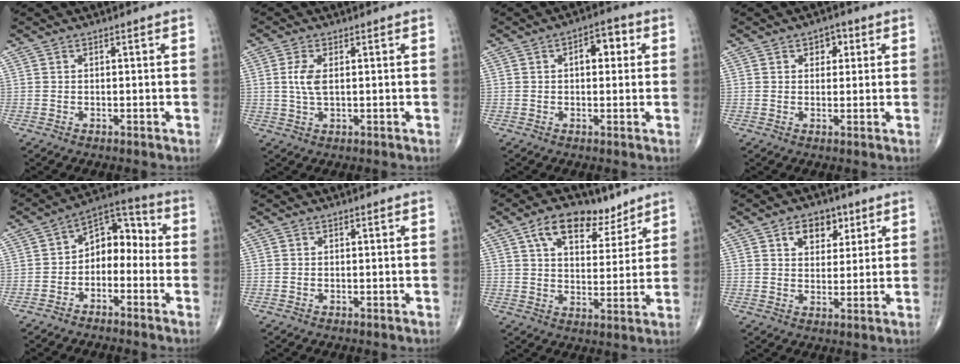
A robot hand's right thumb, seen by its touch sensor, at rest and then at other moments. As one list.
[{"total": 4.0, "force": [0.6, 1.8, 3.5], "torque": [-0.082, 0.000, 0.013]}, {"total": 5.4, "force": [1.2, 3.0, 4.3], "torque": [-0.041, 0.011, 0.010]}, {"total": 3.4, "force": [1.4, 2.4, 1.9], "torque": [-0.002, -0.002, 0.015]}, {"total": 9.2, "force": [-1.9, 6.3, 6.4], "torque": [-0.064, 0.052, -0.050]}, {"total": 0.0}, {"total": 11.9, "force": [7.2, 6.4, 7.0], "torque": [-0.088, -0.029, 0.121]}, {"total": 7.0, "force": [3.5, 4.7, 3.8], "torque": [-0.026, -0.013, 0.051]}]